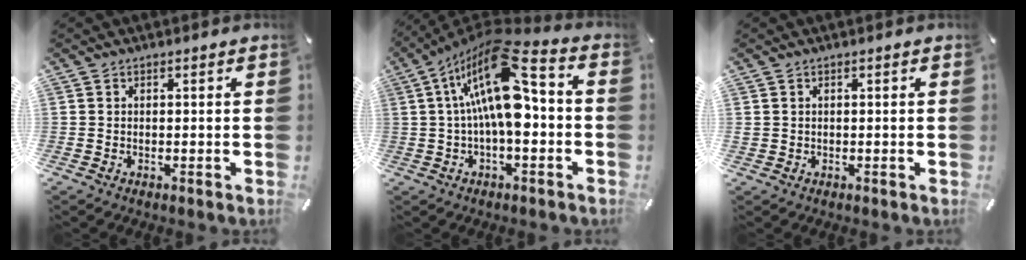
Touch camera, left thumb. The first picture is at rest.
{"total": 20.3, "force": [3.4, 8.6, 18.0], "torque": [-0.326, -0.023, 0.054]}
{"total": 0.7, "force": [0.1, 0.7, 0.1], "torque": [-0.002, 0.004, 0.002]}